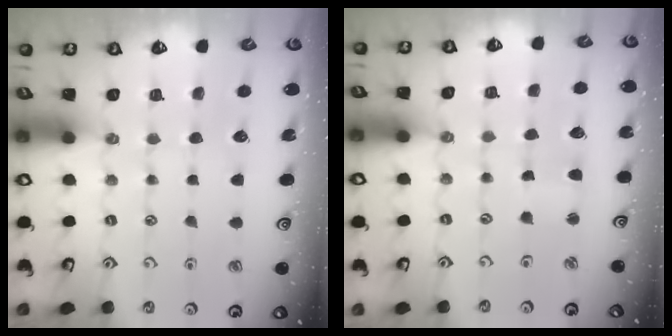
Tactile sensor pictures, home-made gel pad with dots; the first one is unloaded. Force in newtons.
{"total": 2.5, "press": 2.5, "slide": 0.4}